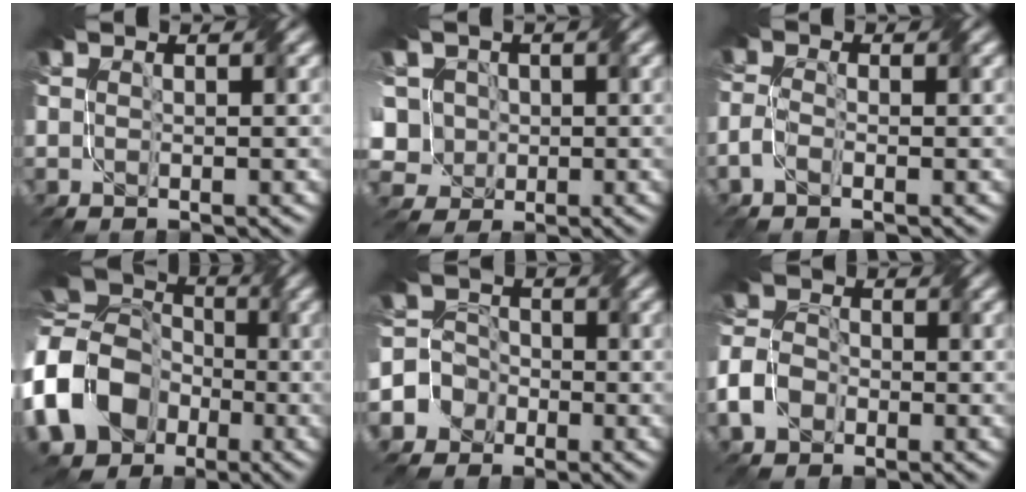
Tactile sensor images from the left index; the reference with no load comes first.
{"total": 7.3, "force": [1.0, 6.2, 3.7], "torque": [-0.085, 0.027, -0.024]}
{"total": 1.6, "force": [-1.3, 0.3, 0.9], "torque": [-0.022, 0.006, -0.030]}
{"total": 16.6, "force": [-4.5, 13.4, 8.7], "torque": [-0.205, -0.006, -0.116]}
{"total": 5.1, "force": [-2.8, 4.3, 0.2], "torque": [0.003, 0.005, -0.071]}
{"total": 4.0, "force": [-2.2, 2.8, 1.8], "torque": [-0.045, 0.005, -0.051]}